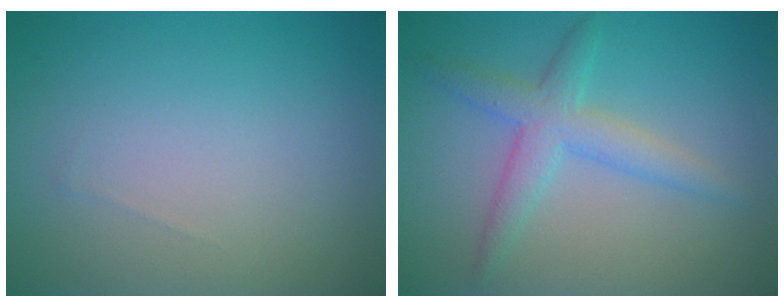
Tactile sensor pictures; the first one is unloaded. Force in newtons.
{"total": 3.4, "press": 3.4, "slide": 0.0}